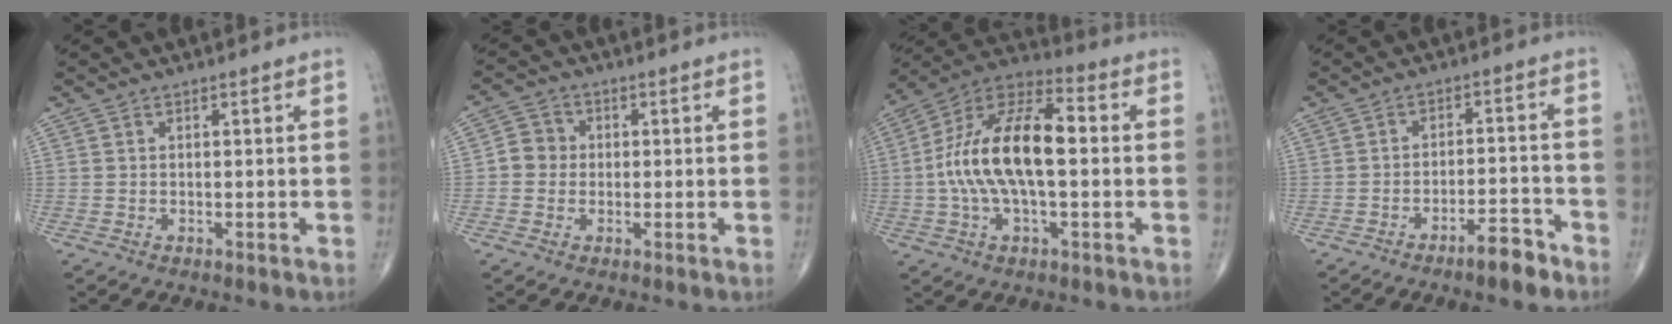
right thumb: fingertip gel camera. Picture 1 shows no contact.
{"total": 4.2, "force": [-0.2, 3.9, 1.4], "torque": [-0.005, 0.010, -0.014]}
{"total": 18.3, "force": [0.0, 8.2, 16.4], "torque": [-0.308, 0.038, -0.009]}
{"total": 6.0, "force": [-4.4, 1.5, 3.9], "torque": [-0.060, 0.032, -0.068]}